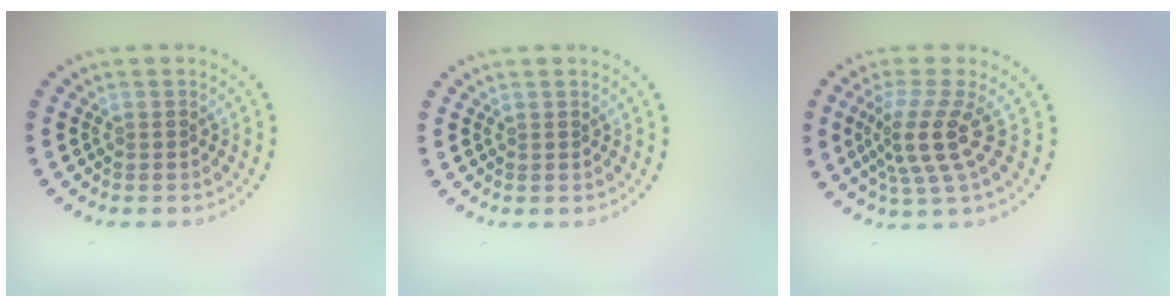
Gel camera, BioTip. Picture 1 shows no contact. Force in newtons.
{"total": 0.0}
{"total": 3.9, "press": 2.7, "slide": 2.9}